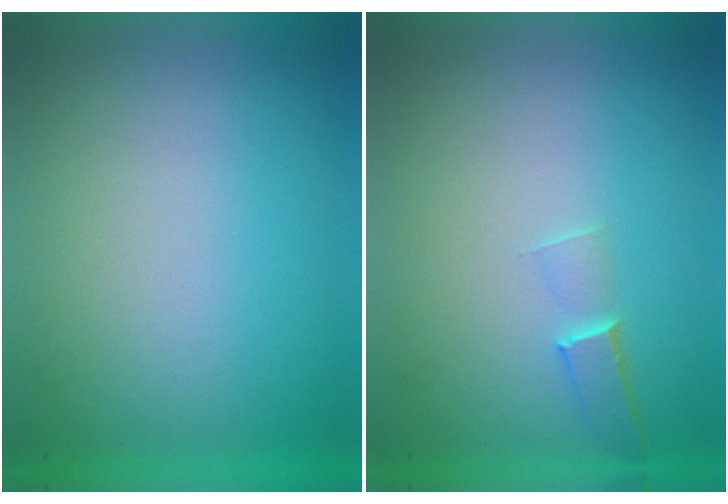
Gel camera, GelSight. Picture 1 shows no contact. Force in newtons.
{"total": 1.1}